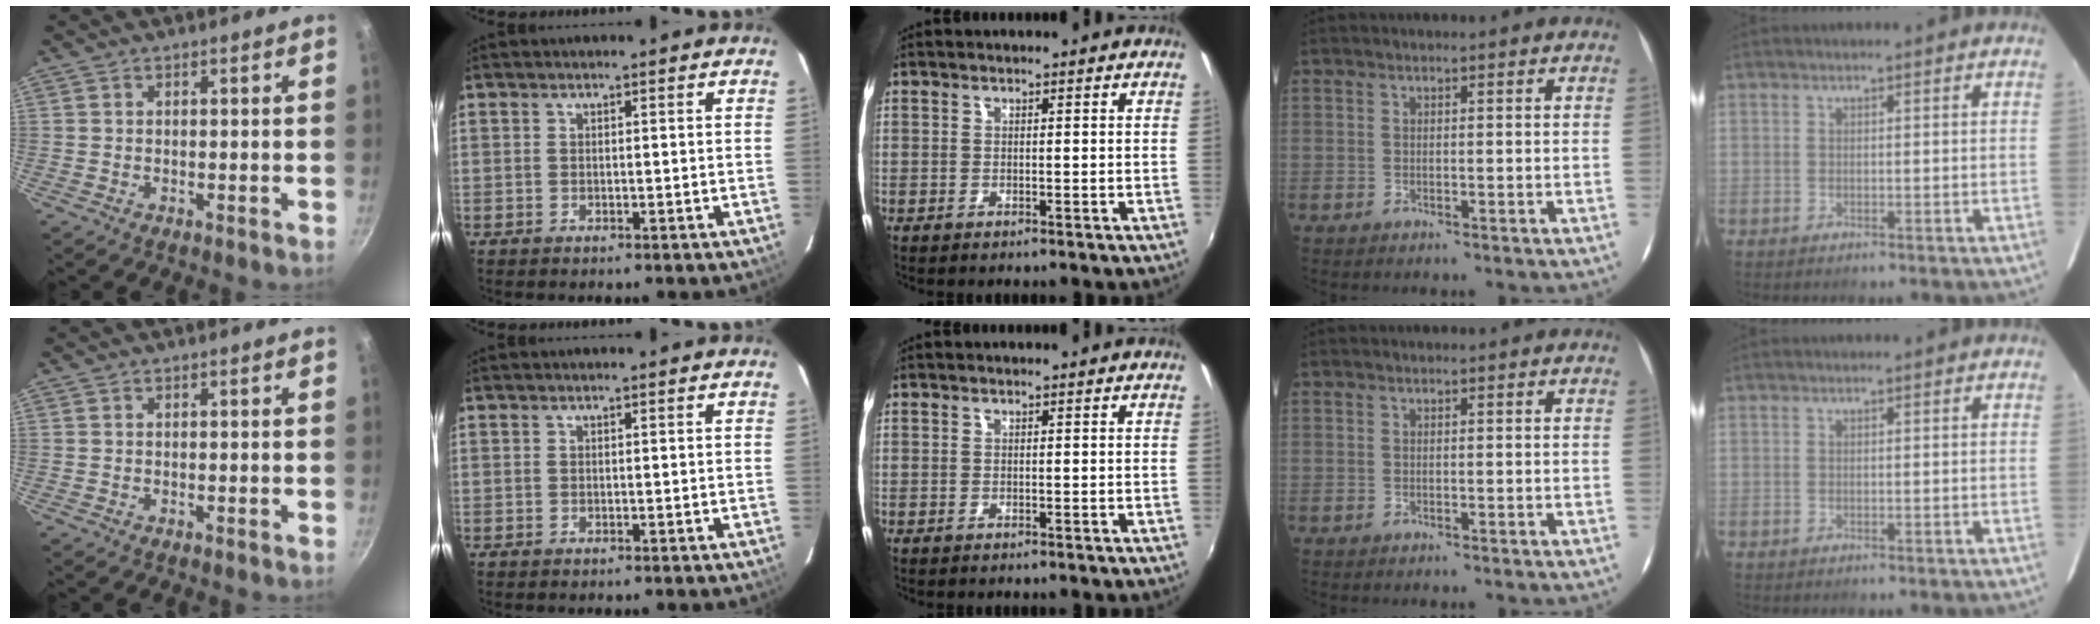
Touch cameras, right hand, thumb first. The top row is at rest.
{}